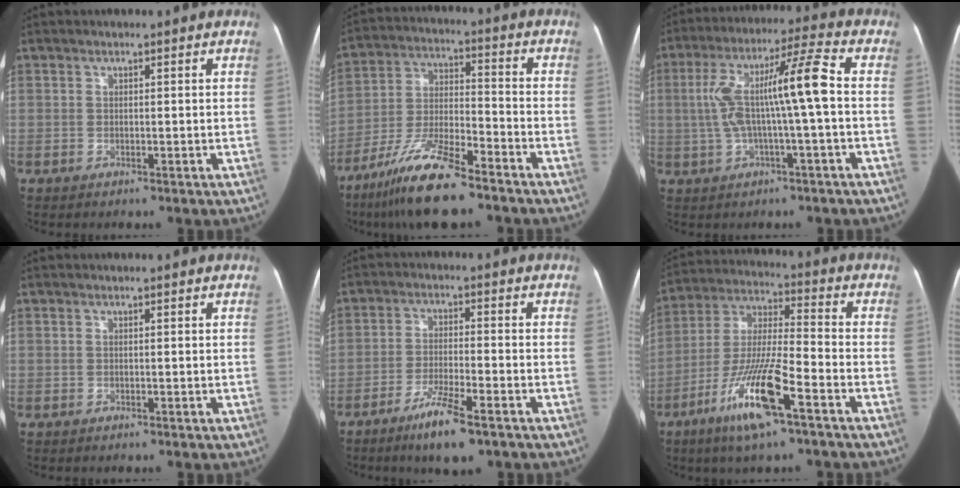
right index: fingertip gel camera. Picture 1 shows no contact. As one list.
[{"total": 12.8, "force": [-9.6, 2.1, 8.3], "torque": [-0.168, -0.016, -0.176]}, {"total": 11.9, "force": [0.0, 0.2, 11.9], "torque": [-0.224, 0.032, -0.003]}, {"total": 0.0}, {"total": 7.9, "force": [-5.2, 0.7, 5.9], "torque": [-0.115, -0.016, -0.088]}, {"total": 14.1, "force": [-7.4, 1.1, 11.9], "torque": [-0.241, -0.021, -0.141]}]